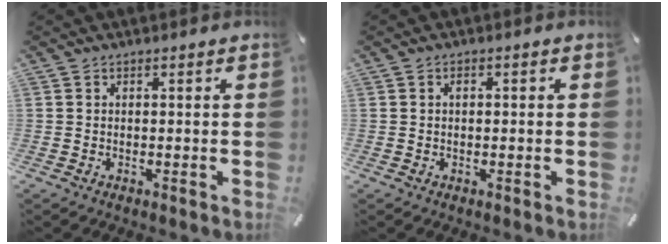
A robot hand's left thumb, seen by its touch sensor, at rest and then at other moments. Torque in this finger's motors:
{"motor_torque": [-0.01, -0.32, -0.01, 0.05, 0.00]}